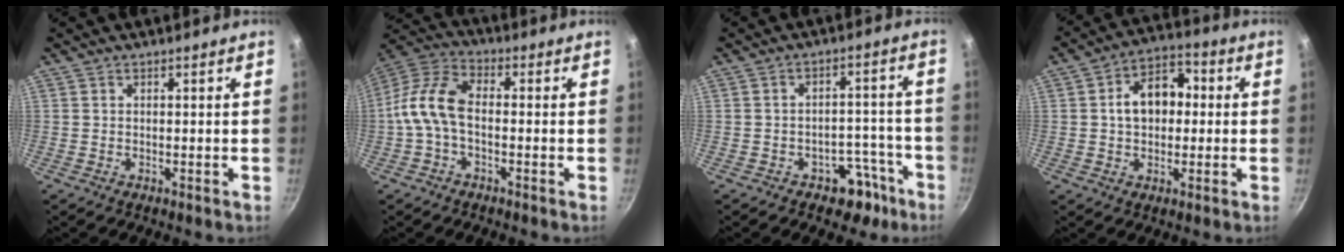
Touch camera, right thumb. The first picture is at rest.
{"total": 10.7, "force": [-1.1, 6.1, 8.8], "torque": [-0.181, 0.032, -0.031]}
{"total": 7.9, "force": [-4.9, 5.0, 3.6], "torque": [-0.017, 0.051, -0.066]}
{"total": 10.6, "force": [0.8, 7.3, 7.7], "torque": [-0.101, 0.026, 0.006]}